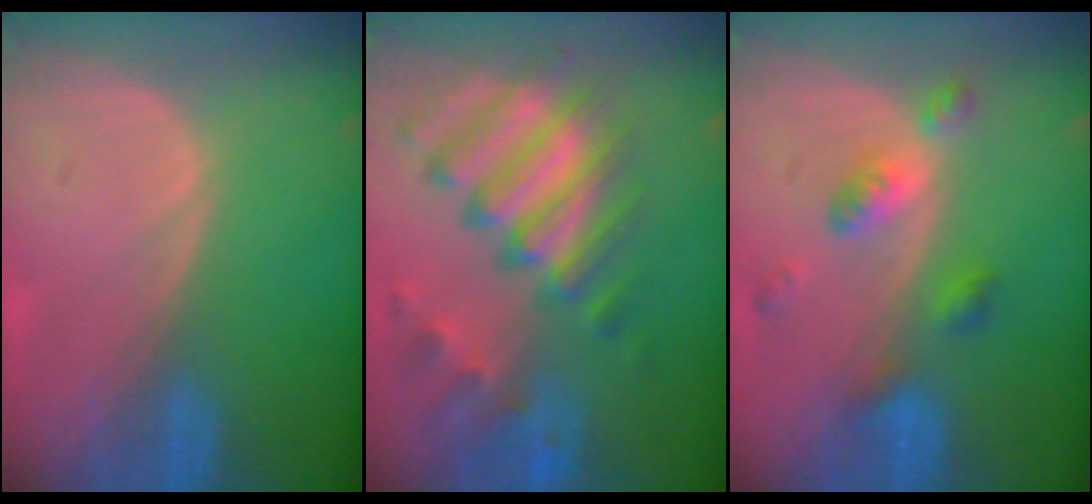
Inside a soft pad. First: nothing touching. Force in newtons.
{"total": 11.4, "press": 9.9, "slide": 5.8}
{"total": 5.9, "press": 5.1, "slide": 2.9}